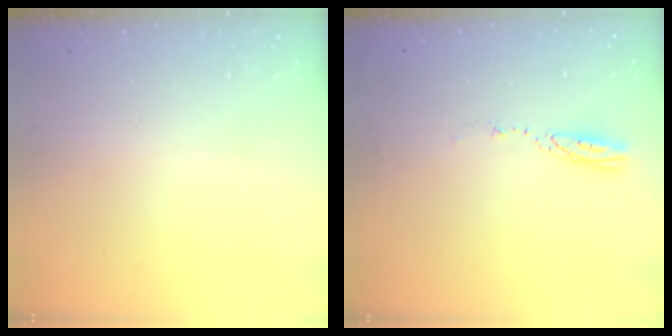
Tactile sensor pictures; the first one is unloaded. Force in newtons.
{"total": 3.7, "press": 3.6, "slide": 0.3}